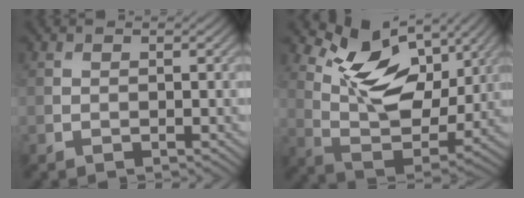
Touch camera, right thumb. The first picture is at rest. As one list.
[{"total": 12.4, "force": [5.6, 6.6, 8.8], "torque": [-0.169, -0.009, 0.101]}]